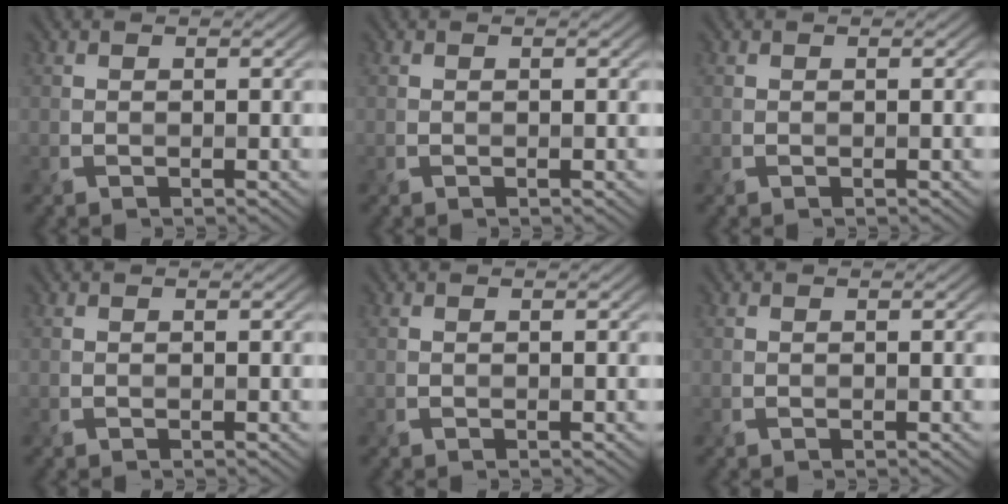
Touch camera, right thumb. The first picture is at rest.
{"total": 0.0}
{"total": 0.0}
{"total": 0.0}
{"total": 0.0}
{"total": 0.0}